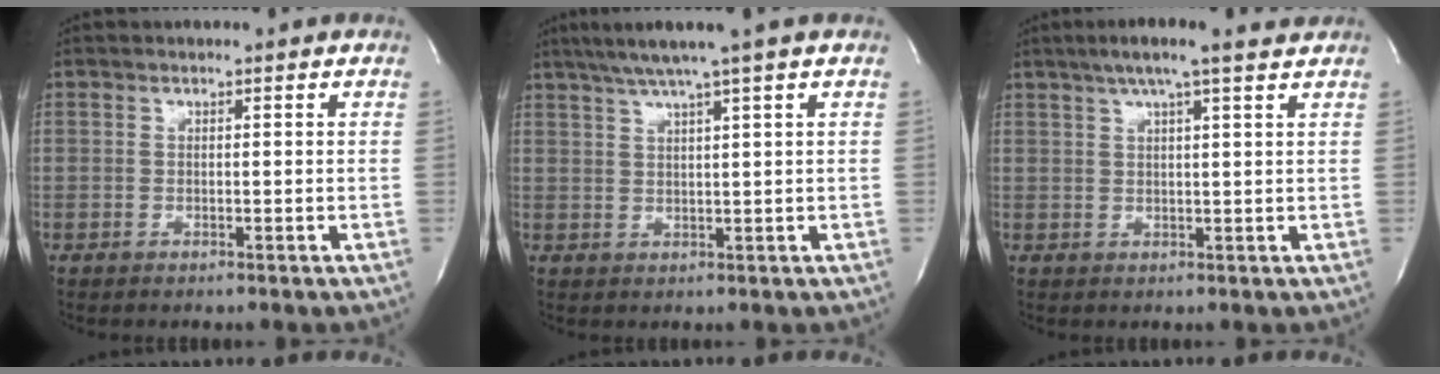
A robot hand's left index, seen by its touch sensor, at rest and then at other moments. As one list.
[{"total": 6.2, "force": [4.4, -1.5, 4.0], "torque": [-0.069, 0.010, 0.075]}, {"total": 7.8, "force": [5.8, -0.1, 5.2], "torque": [-0.091, 0.019, 0.082]}]